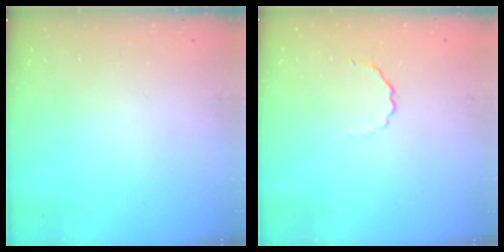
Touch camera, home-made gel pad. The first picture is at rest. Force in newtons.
{"total": 2.6, "press": 2.5, "slide": 0.8}